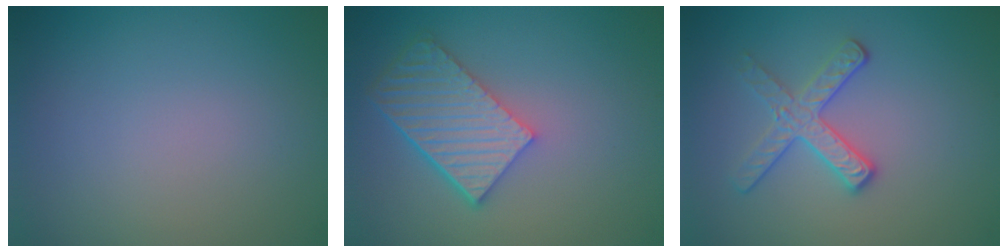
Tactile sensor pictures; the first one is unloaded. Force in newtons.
{"total": 5.5, "press": 4.2, "slide": 3.7}
{"total": 2.8, "press": 2.6, "slide": 1.0}